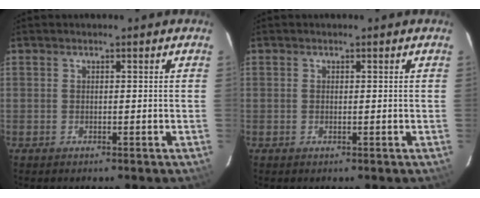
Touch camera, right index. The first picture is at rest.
{"total": 0.6, "force": [0.2, 0.3, 0.5], "torque": [-0.012, 0.000, 0.001]}